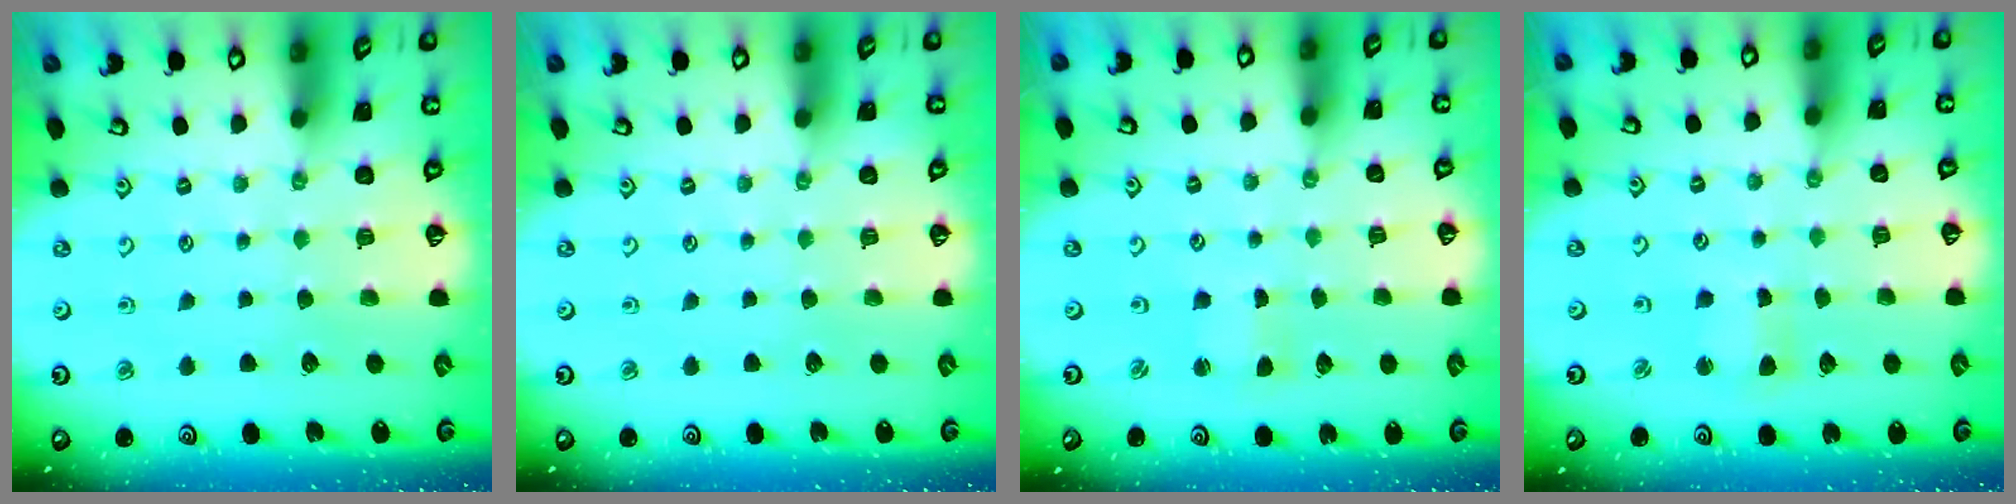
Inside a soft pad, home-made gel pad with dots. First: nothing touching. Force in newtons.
{"total": 0.0}
{"total": 0.7, "press": 0.7, "slide": 0.2}
{"total": 3.1, "press": 3.1, "slide": 0.4}